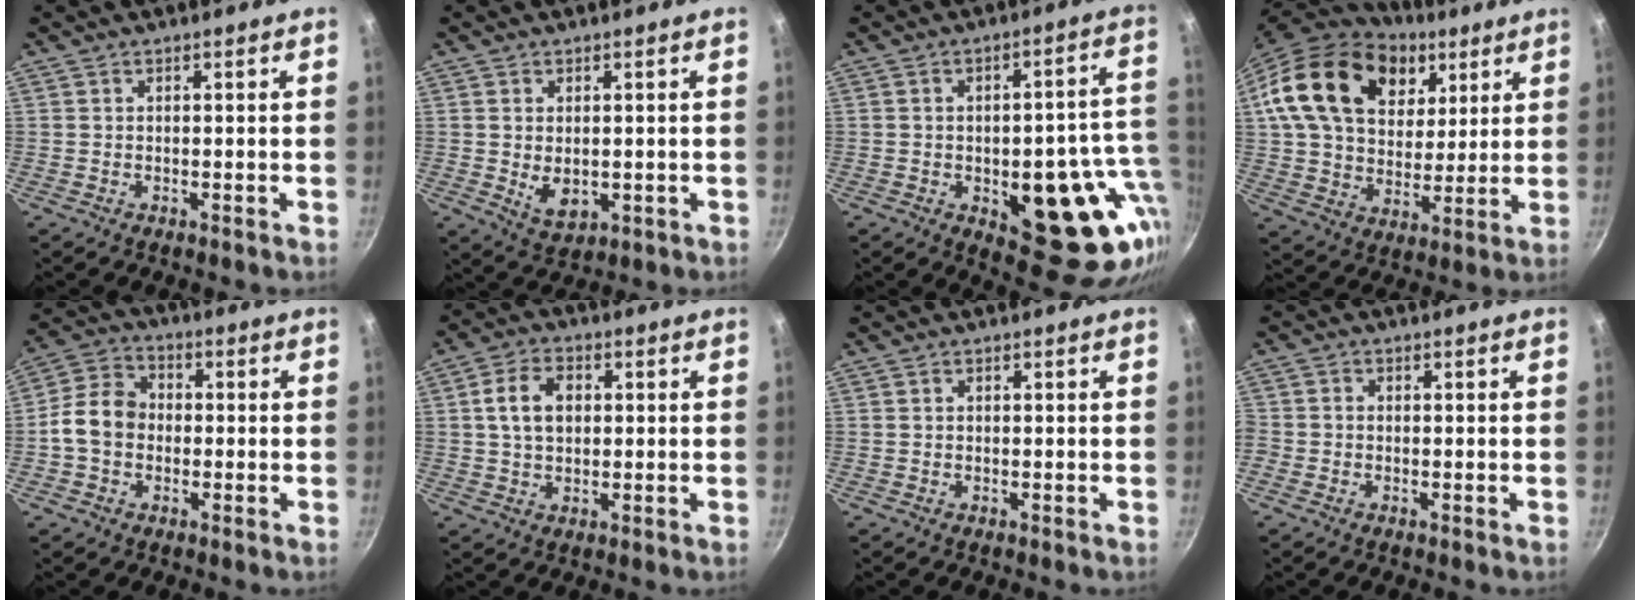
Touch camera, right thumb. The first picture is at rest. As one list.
[{"total": 5.4, "force": [-0.1, 3.6, 4.0], "torque": [-0.062, -0.013, 0.009]}, {"total": 20.3, "force": [-3.6, 9.5, 17.6], "torque": [-0.156, 0.001, -0.038]}, {"total": 25.0, "force": [10.4, 17.3, 14.8], "torque": [-0.238, -0.008, 0.181]}, {"total": 9.1, "force": [-1.0, 7.3, 5.4], "torque": [-0.075, 0.026, -0.038]}, {"total": 7.7, "force": [1.2, 5.4, 5.3], "torque": [-0.080, 0.011, 0.017]}, {"total": 0.0}, {"total": 1.9, "force": [-0.9, 1.5, 0.7], "torque": [-0.016, 0.005, -0.024]}]